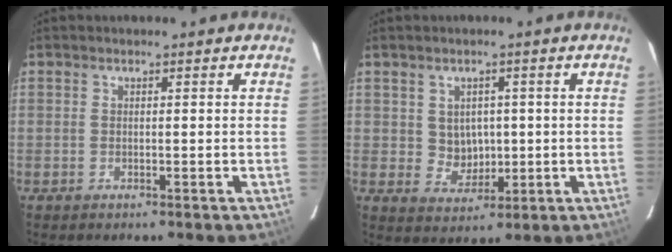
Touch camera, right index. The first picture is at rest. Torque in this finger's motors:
{"motor_torque": [0.13, 0.11, 0.21, 0.00]}